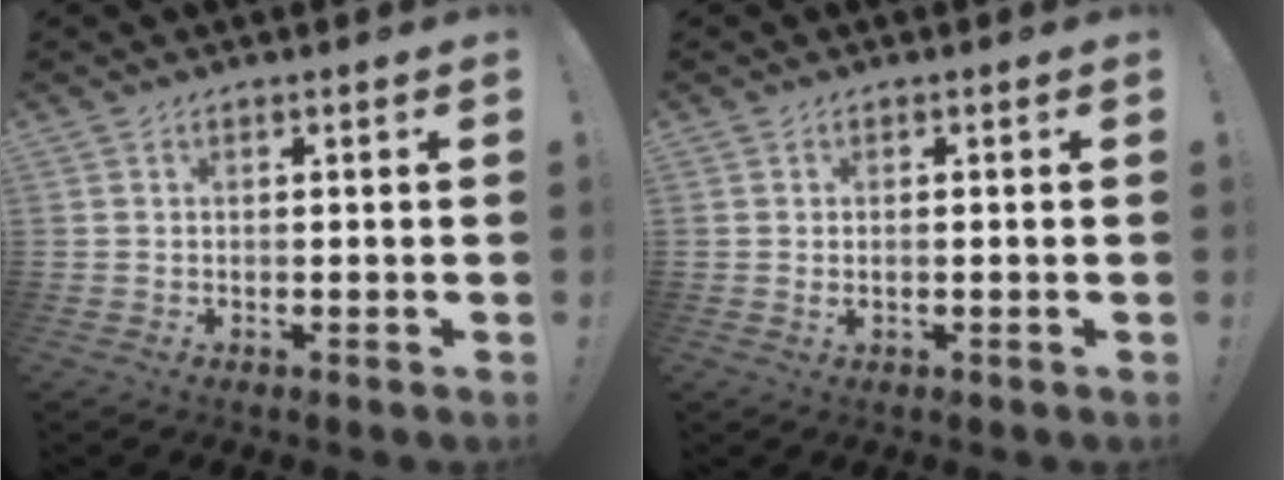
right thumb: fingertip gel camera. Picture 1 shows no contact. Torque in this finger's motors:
{"motor_torque": [-0.24, -0.01, -0.15, 0.08, 0.04]}